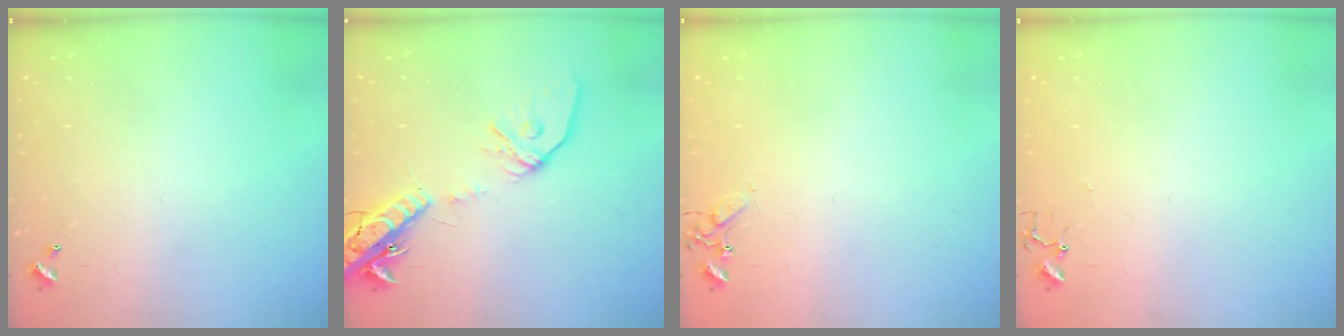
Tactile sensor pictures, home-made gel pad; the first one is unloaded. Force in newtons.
{"total": 15.6, "press": 15.3, "slide": 3.2}
{"total": 4.7, "press": 4.6, "slide": 0.6}
{"total": 4.1, "press": 4.1, "slide": 0.2}